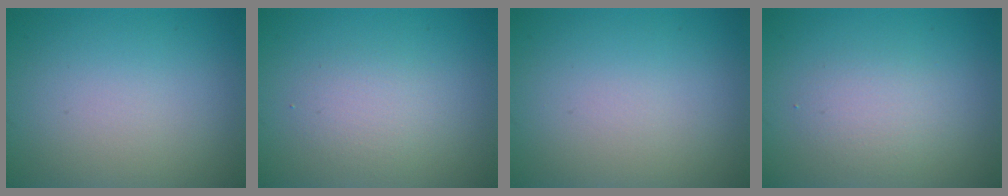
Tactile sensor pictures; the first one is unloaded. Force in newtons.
{"total": 1.9, "press": 1.9, "slide": 0.1}
{"total": 0.0}
{"total": 1.9, "press": 1.9, "slide": 0.0}